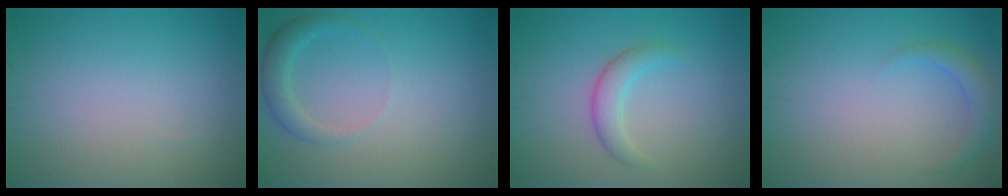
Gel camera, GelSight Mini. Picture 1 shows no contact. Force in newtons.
{"total": 2.1, "press": 2.1, "slide": 0.2}
{"total": 2.2, "press": 2.2, "slide": 0.2}
{"total": 1.9, "press": 1.9, "slide": 0.1}